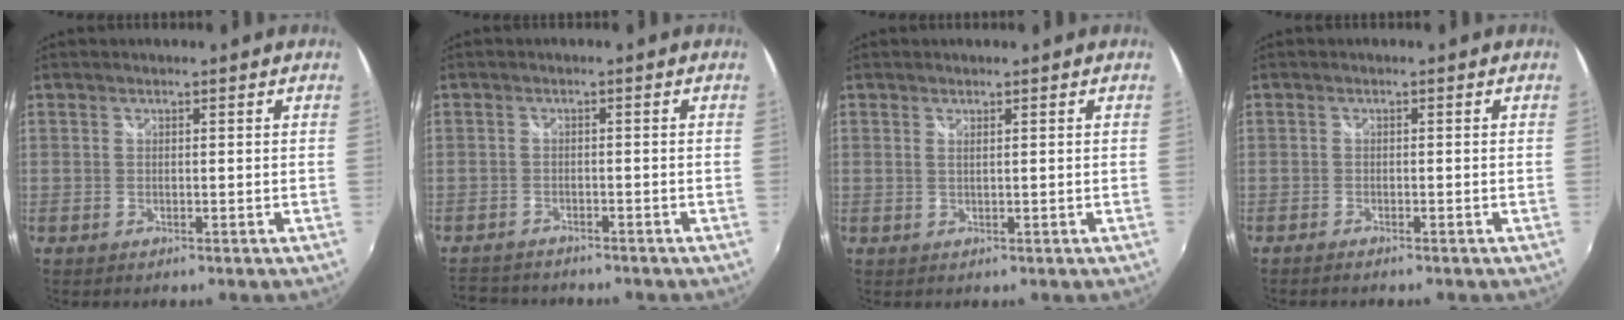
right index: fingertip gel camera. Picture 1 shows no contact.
{"total": 5.7, "force": [-5.2, 2.1, 1.0], "torque": [-0.041, -0.002, -0.090]}
{"total": 0.8, "force": [0.4, 0.0, 0.6], "torque": [-0.014, 0.000, 0.008]}
{"total": 1.4, "force": [-1.3, 0.2, 0.6], "torque": [-0.019, -0.007, -0.025]}